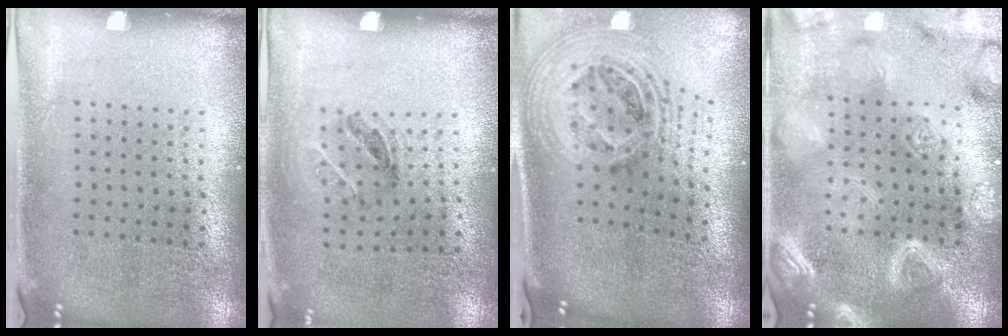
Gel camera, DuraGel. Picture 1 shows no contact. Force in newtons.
{"total": 1.2, "press": 0.7, "slide": 1.0}
{"total": 2.7, "press": 1.9, "slide": 1.9}
{"total": 5.5, "press": 5.5, "slide": 0.7}